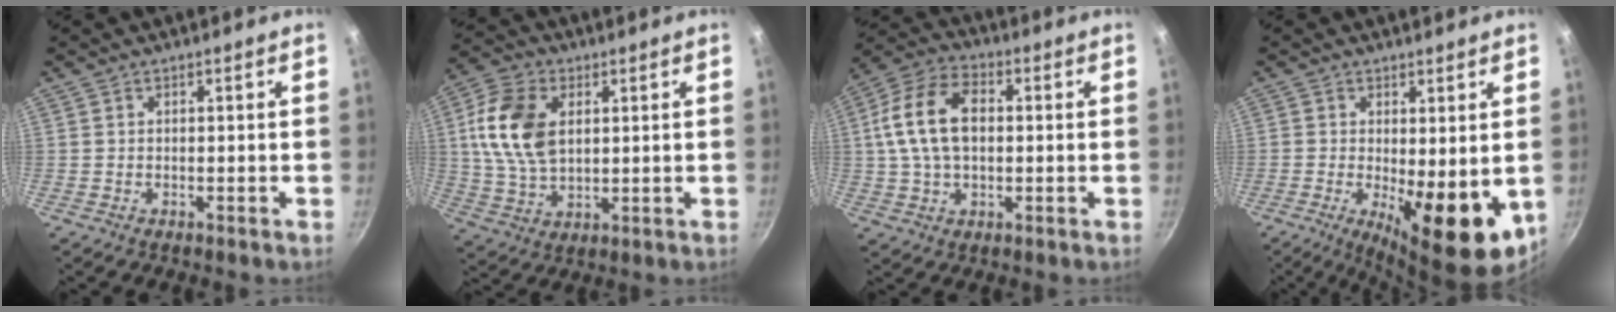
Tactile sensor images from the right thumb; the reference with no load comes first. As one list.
[{"total": 13.7, "force": [3.0, 8.8, 10.1], "torque": [-0.184, -0.003, 0.055]}, {"total": 14.1, "force": [1.6, 9.0, 10.7], "torque": [-0.188, 0.023, 0.017]}, {"total": 12.3, "force": [-1.8, 4.4, 11.3], "torque": [-0.143, -0.015, -0.013]}]